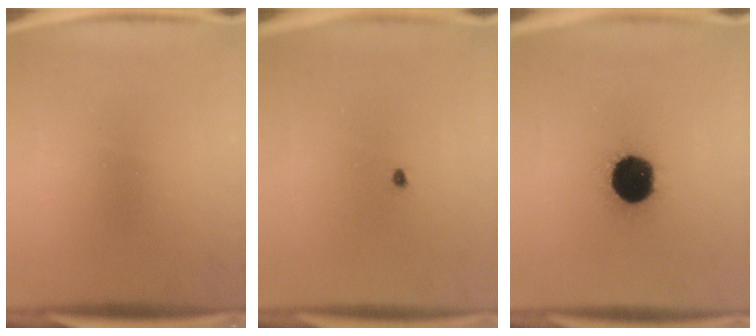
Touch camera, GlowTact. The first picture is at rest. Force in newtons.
{"total": 0.6}
{"total": 18.7}